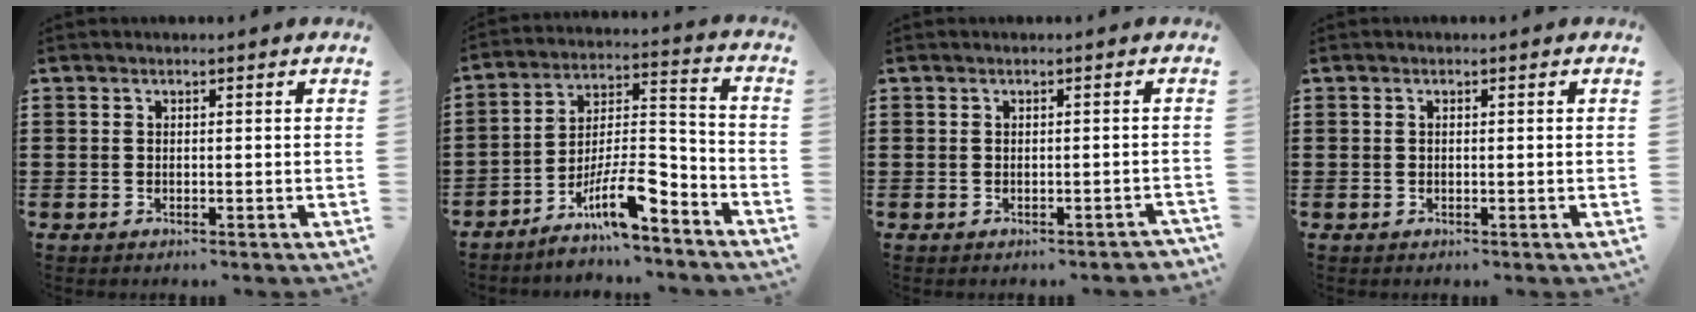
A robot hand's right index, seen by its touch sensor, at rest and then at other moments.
{"total": 10.7, "force": [-7.2, 3.0, 7.3], "torque": [-0.139, 0.003, -0.136]}
{"total": 0.6, "force": [-0.4, 0.1, 0.3], "torque": [-0.009, -0.005, -0.007]}
{"total": 0.0}